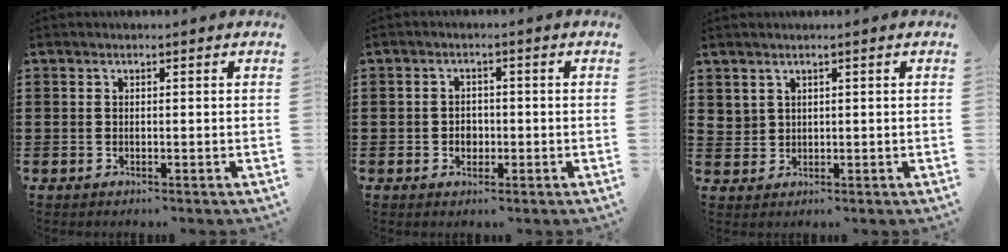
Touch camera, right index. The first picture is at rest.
{"total": 2.1, "force": [-0.6, 1.8, 1.0], "torque": [-0.016, 0.002, -0.015]}
{"total": 2.1, "force": [1.6, 1.3, 0.2], "torque": [-0.010, 0.006, 0.032]}